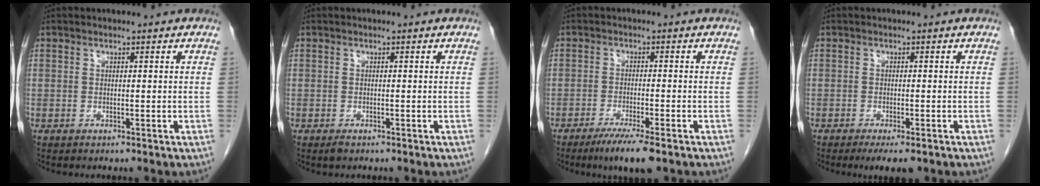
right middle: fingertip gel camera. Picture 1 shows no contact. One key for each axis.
{"total": 0.8, "fx": -0.6, "fy": 0.4, "fz": 0.4, "tx": -0.011, "ty": -0.001, "tz": -0.007}
{"total": 6.0, "fx": -4.1, "fy": 0.3, "fz": 4.4, "tx": -0.074, "ty": -0.015, "tz": -0.067}
{"total": 4.2, "fx": -2.9, "fy": 1.0, "fz": 2.9, "tx": -0.036, "ty": -0.008, "tz": -0.039}